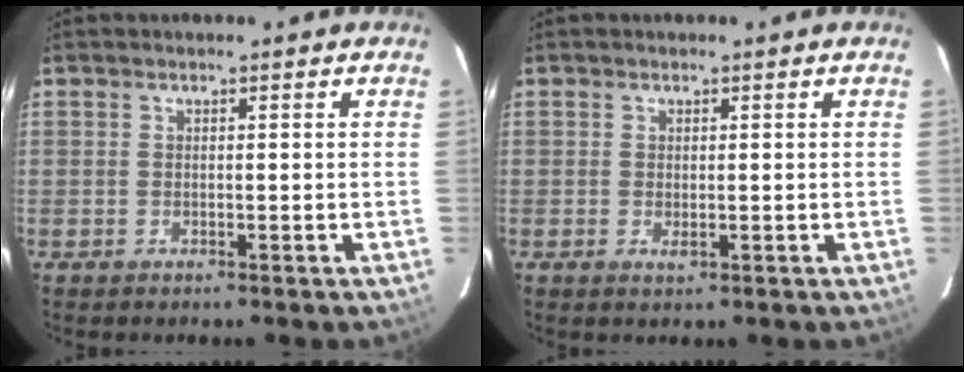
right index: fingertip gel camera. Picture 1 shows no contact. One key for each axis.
{"total": 1.2, "fx": -0.1, "fy": 0.6, "fz": 1.0, "tx": -0.018, "ty": -0.001, "tz": -0.001}